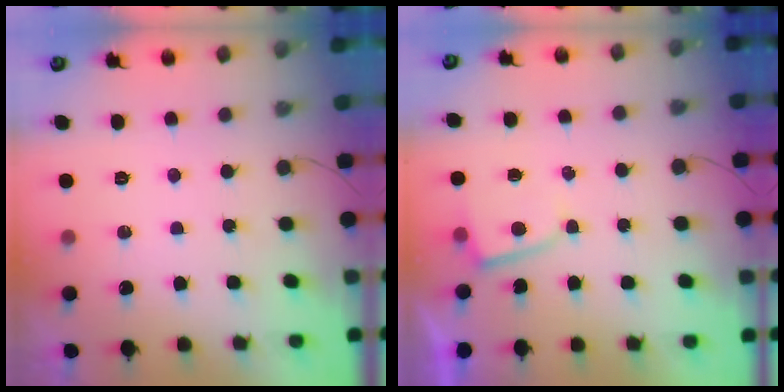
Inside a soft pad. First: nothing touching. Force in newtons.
{"total": 3.2, "press": 3.2, "slide": 0.3}